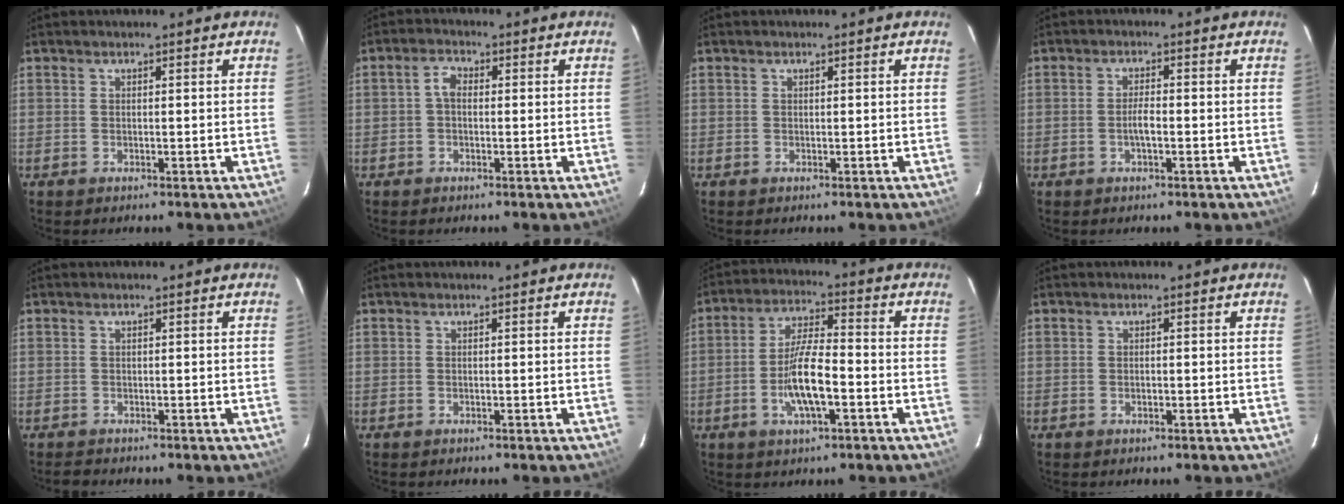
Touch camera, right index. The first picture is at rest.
{"total": 2.3, "force": [-0.2, 1.5, 1.7], "torque": [-0.035, 0.010, -0.007]}
{"total": 0.0}
{"total": 2.6, "force": [-0.9, 0.6, 2.3], "torque": [-0.046, 0.004, -0.015]}
{"total": 1.3, "force": [-1.1, 0.7, 0.0], "torque": [-0.004, 0.001, -0.019]}
{"total": 0.0}
{"total": 9.7, "force": [-3.2, 2.5, 8.8], "torque": [-0.175, 0.002, -0.058]}
{"total": 0.6, "force": [-0.2, 0.3, 0.5], "torque": [-0.010, 0.003, -0.002]}